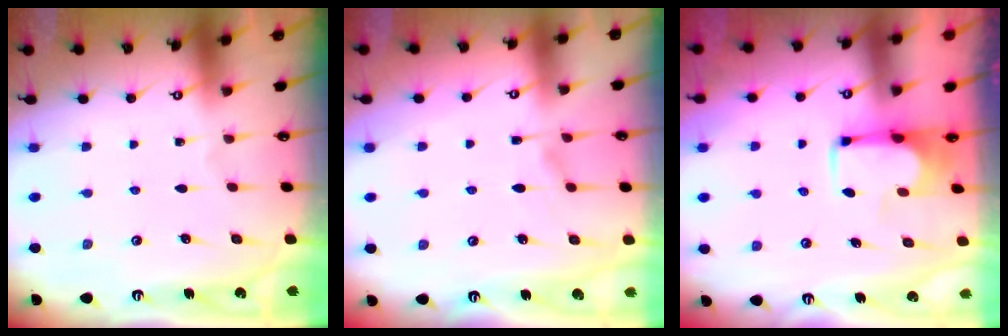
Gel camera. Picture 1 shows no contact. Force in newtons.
{"total": 1.3, "press": 0.3, "slide": 1.3}
{"total": 3.3, "press": 3.2, "slide": 0.4}